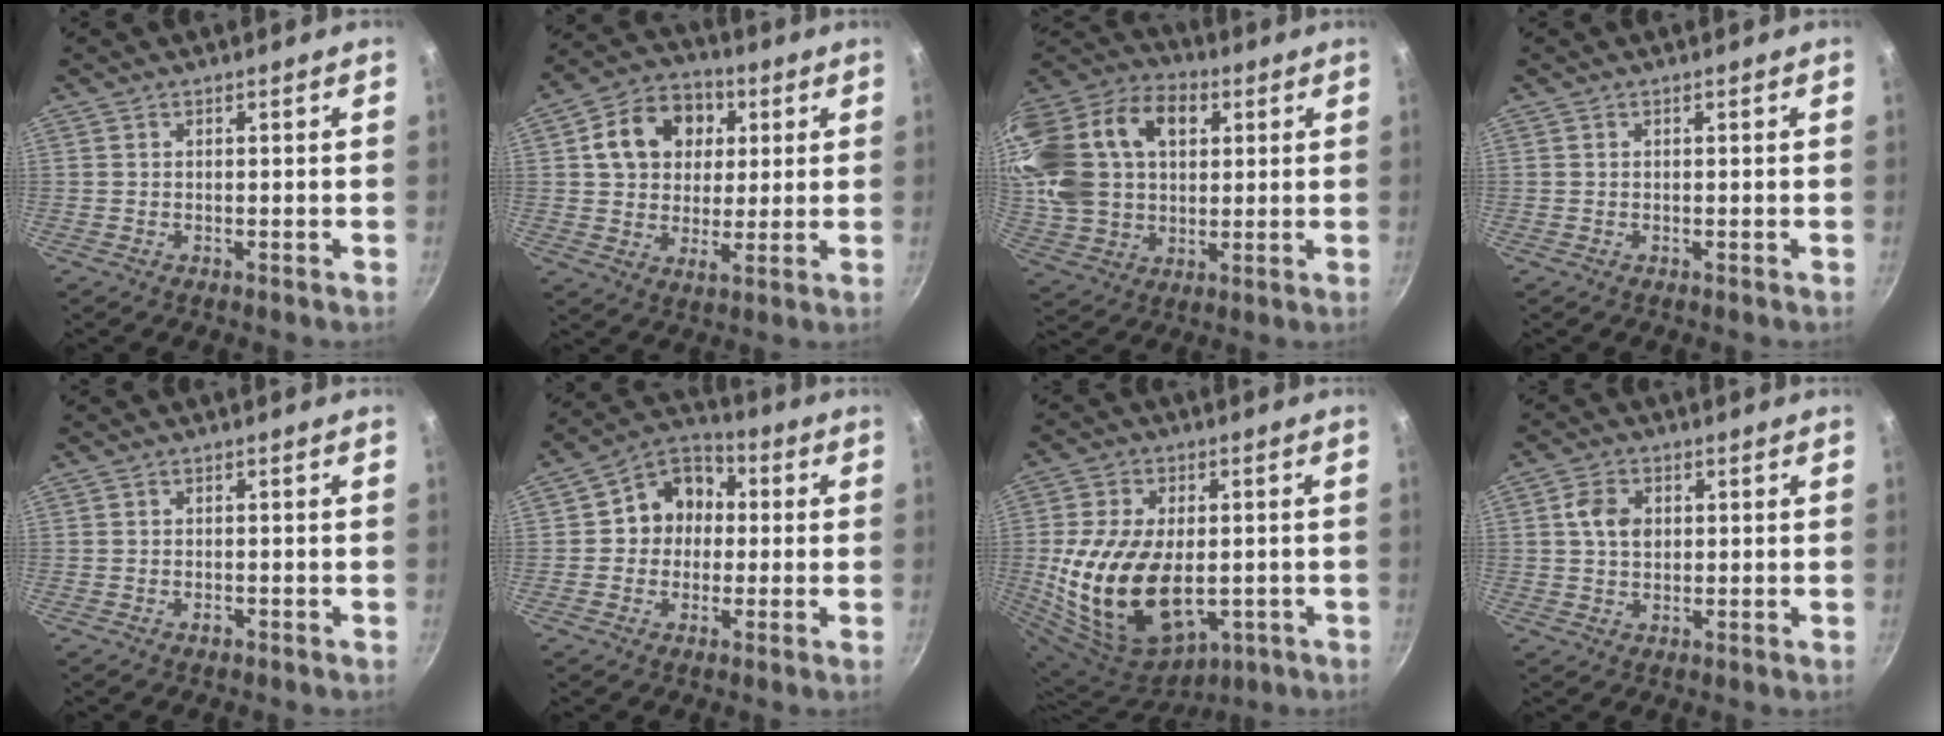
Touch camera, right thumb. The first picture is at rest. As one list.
[{"total": 13.8, "force": [3.9, 10.7, 7.8], "torque": [-0.105, 0.009, 0.053]}, {"total": 26.4, "force": [7.3, 18.3, 17.6], "torque": [-0.361, 0.024, 0.127]}, {"total": 0.0}, {"total": 1.0, "force": [-0.6, 0.6, 0.6], "torque": [-0.011, 0.003, -0.010]}, {"total": 10.4, "force": [0.5, 9.1, 5.0], "torque": [-0.033, 0.024, -0.014]}, {"total": 21.8, "force": [-2.4, 13.6, 16.8], "torque": [-0.309, -0.005, -0.024]}, {"total": 5.1, "force": [1.0, 3.8, 3.3], "torque": [-0.047, 0.003, 0.013]}]